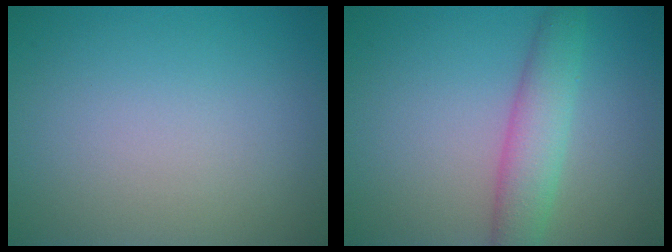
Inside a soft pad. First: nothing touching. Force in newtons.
{"total": 4.1, "press": 4.1, "slide": 0.1}